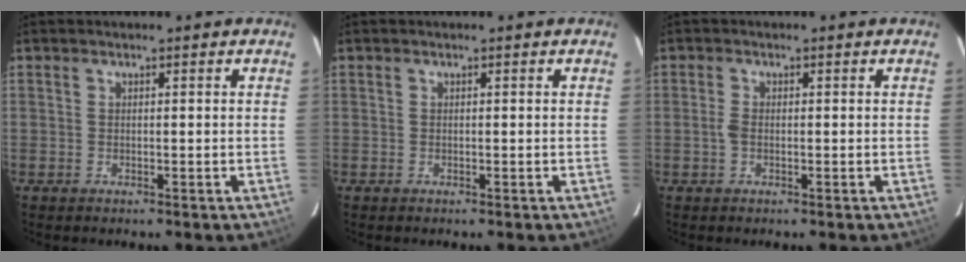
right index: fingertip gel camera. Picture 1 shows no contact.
{"total": 0.0}
{"total": 1.5, "force": [-0.5, 0.9, 1.1], "torque": [-0.026, 0.002, -0.011]}